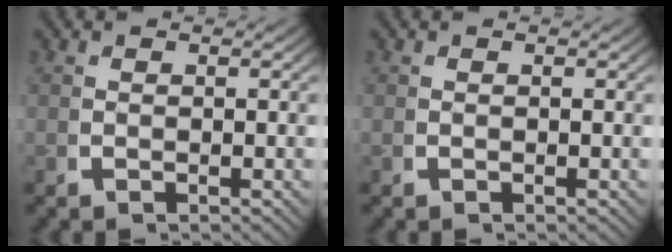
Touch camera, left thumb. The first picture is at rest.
{"total": 0.0}